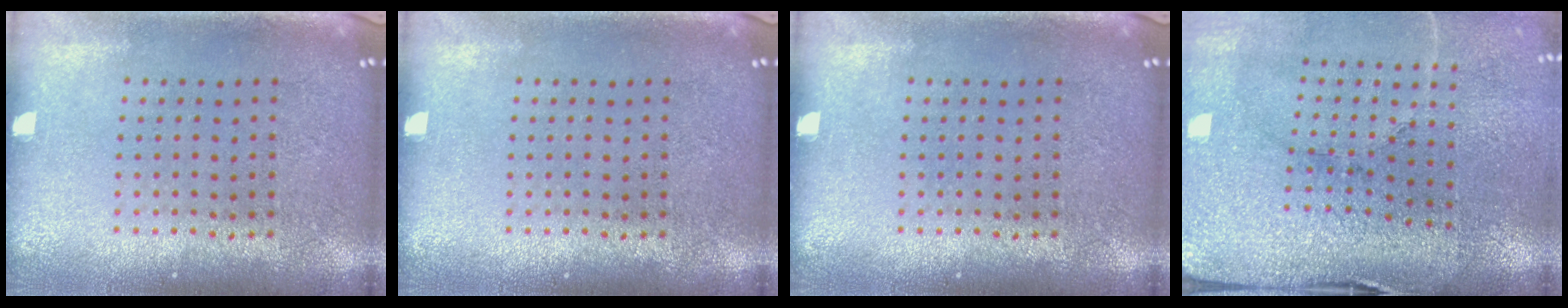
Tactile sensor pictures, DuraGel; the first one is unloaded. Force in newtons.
{"total": 0.0}
{"total": 0.0}
{"total": 3.5, "press": 3.5, "slide": 0.4}